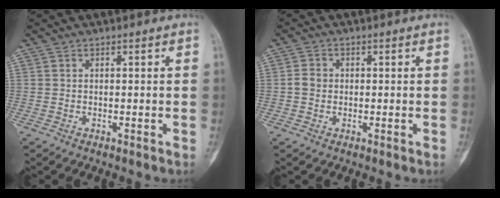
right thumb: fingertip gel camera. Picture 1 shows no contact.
{"total": 2.5, "force": [-0.1, 2.2, 1.2], "torque": [-0.016, 0.007, -0.006]}